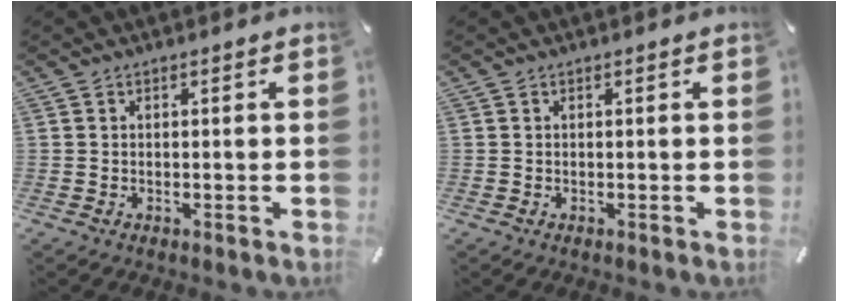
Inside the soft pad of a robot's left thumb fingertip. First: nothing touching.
{"total": 0.0}